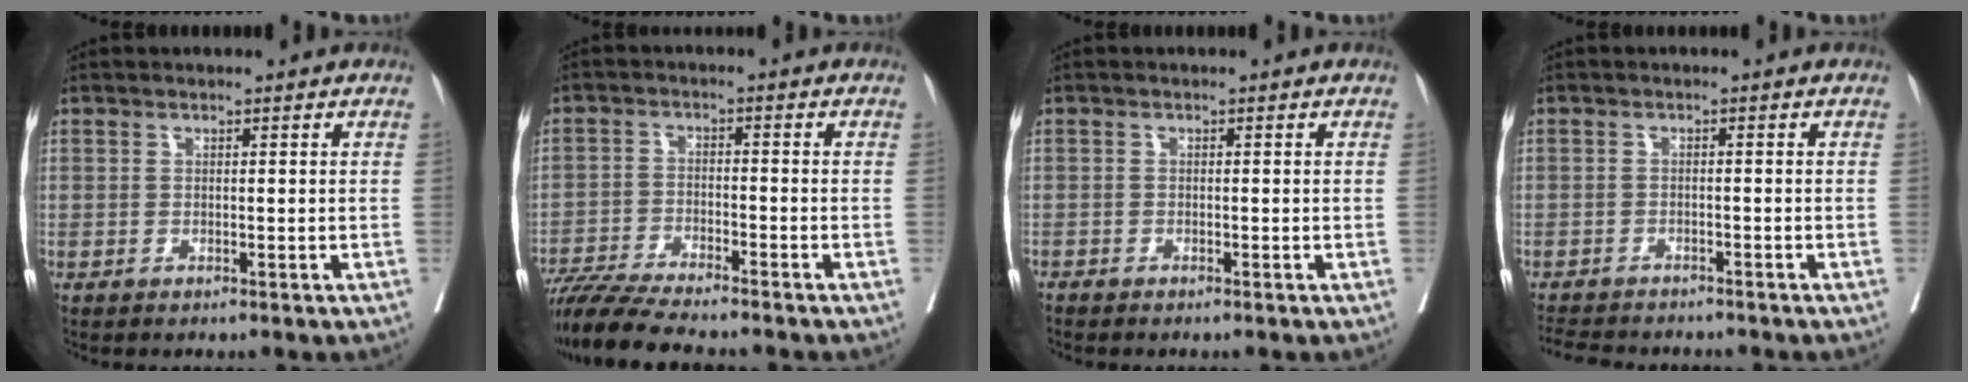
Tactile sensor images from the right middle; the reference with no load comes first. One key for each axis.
{"total": 9.9, "fx": -8.8, "fy": 0.3, "fz": 4.5, "tx": -0.079, "ty": -0.025, "tz": -0.149}
{"total": 0.6, "fx": -0.6, "fy": 0.0, "fz": 0.1, "tx": -0.011, "ty": -0.004, "tz": -0.017}
{"total": 8.3, "fx": -7.5, "fy": 2.1, "fz": 2.7, "tx": -0.050, "ty": -0.009, "tz": -0.108}